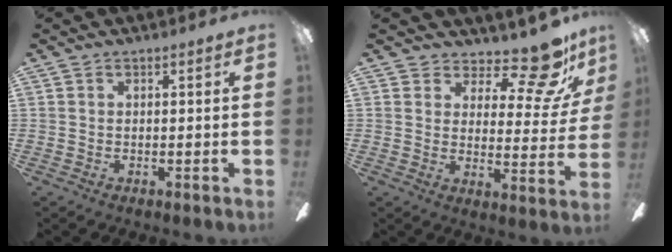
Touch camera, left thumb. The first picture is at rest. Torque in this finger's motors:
{"motor_torque": [0.20, 0.20, -0.07, -0.20, -0.06]}